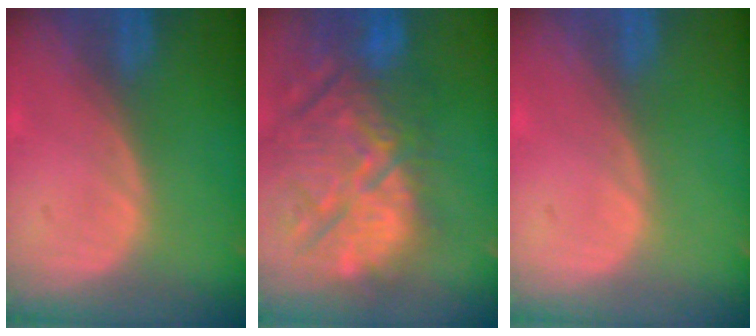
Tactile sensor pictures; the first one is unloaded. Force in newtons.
{"total": 14.8, "press": 12.9, "slide": 7.3}
{"total": 0.0}